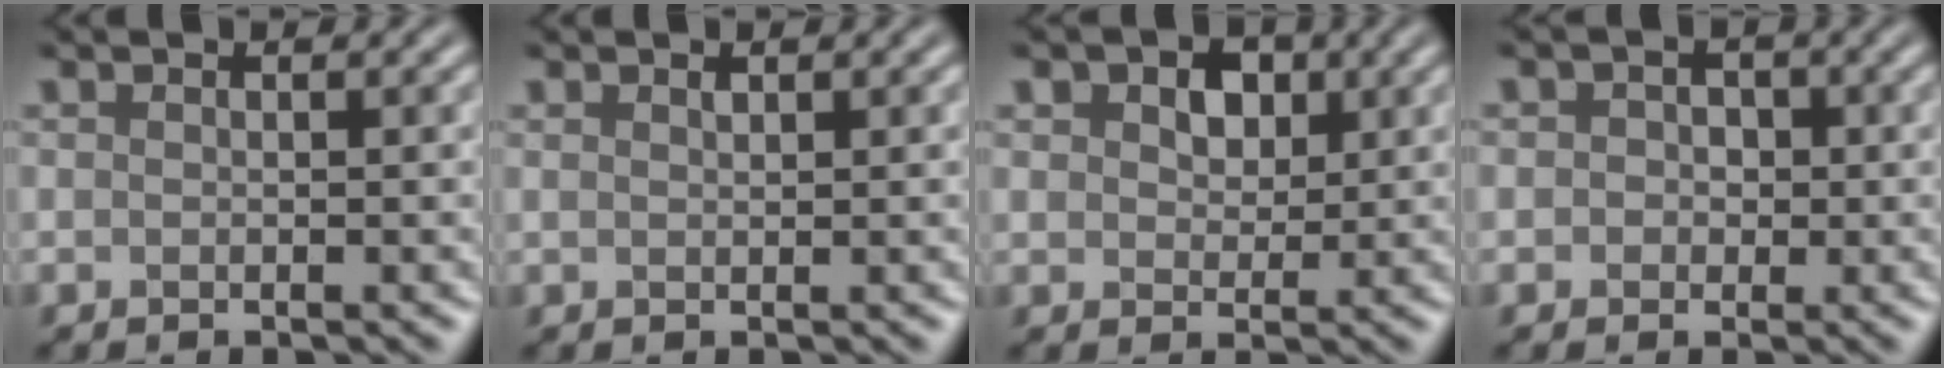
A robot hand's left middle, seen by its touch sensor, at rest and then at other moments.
{"total": 0.6, "force": [0.5, 0.2, 0.1], "torque": [-0.002, 0.012, 0.009]}
{"total": 2.4, "force": [1.7, 1.6, 0.6], "torque": [-0.029, 0.021, 0.029]}
{"total": 1.1, "force": [-0.1, 0.6, -0.9], "torque": [0.005, 0.008, 0.004]}